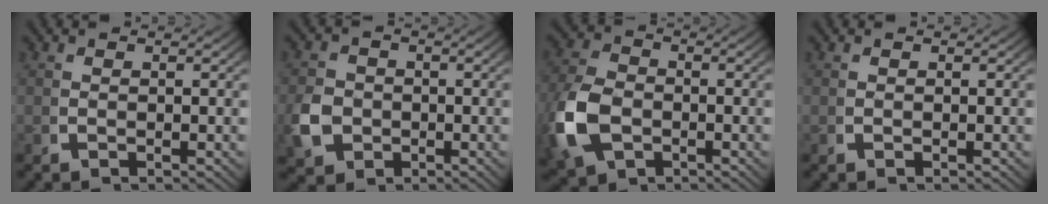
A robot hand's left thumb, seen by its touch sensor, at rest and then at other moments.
{"total": 5.4, "force": [-1.4, 4.5, 2.7], "torque": [-0.076, -0.021, -0.016]}
{"total": 8.0, "force": [-2.1, 5.8, 5.1], "torque": [-0.145, -0.027, -0.023]}
{"total": 0.0}